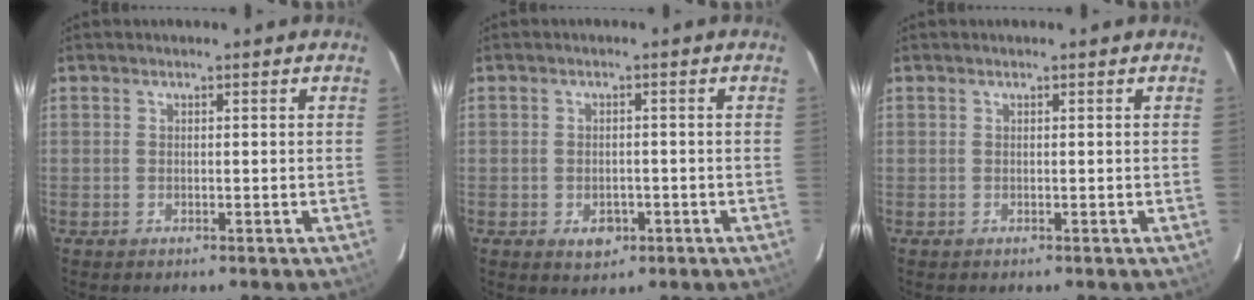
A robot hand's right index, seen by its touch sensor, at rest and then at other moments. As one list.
[{"total": 4.0, "force": [-1.5, 3.0, 2.2], "torque": [-0.043, -0.002, -0.014]}, {"total": 0.0}]